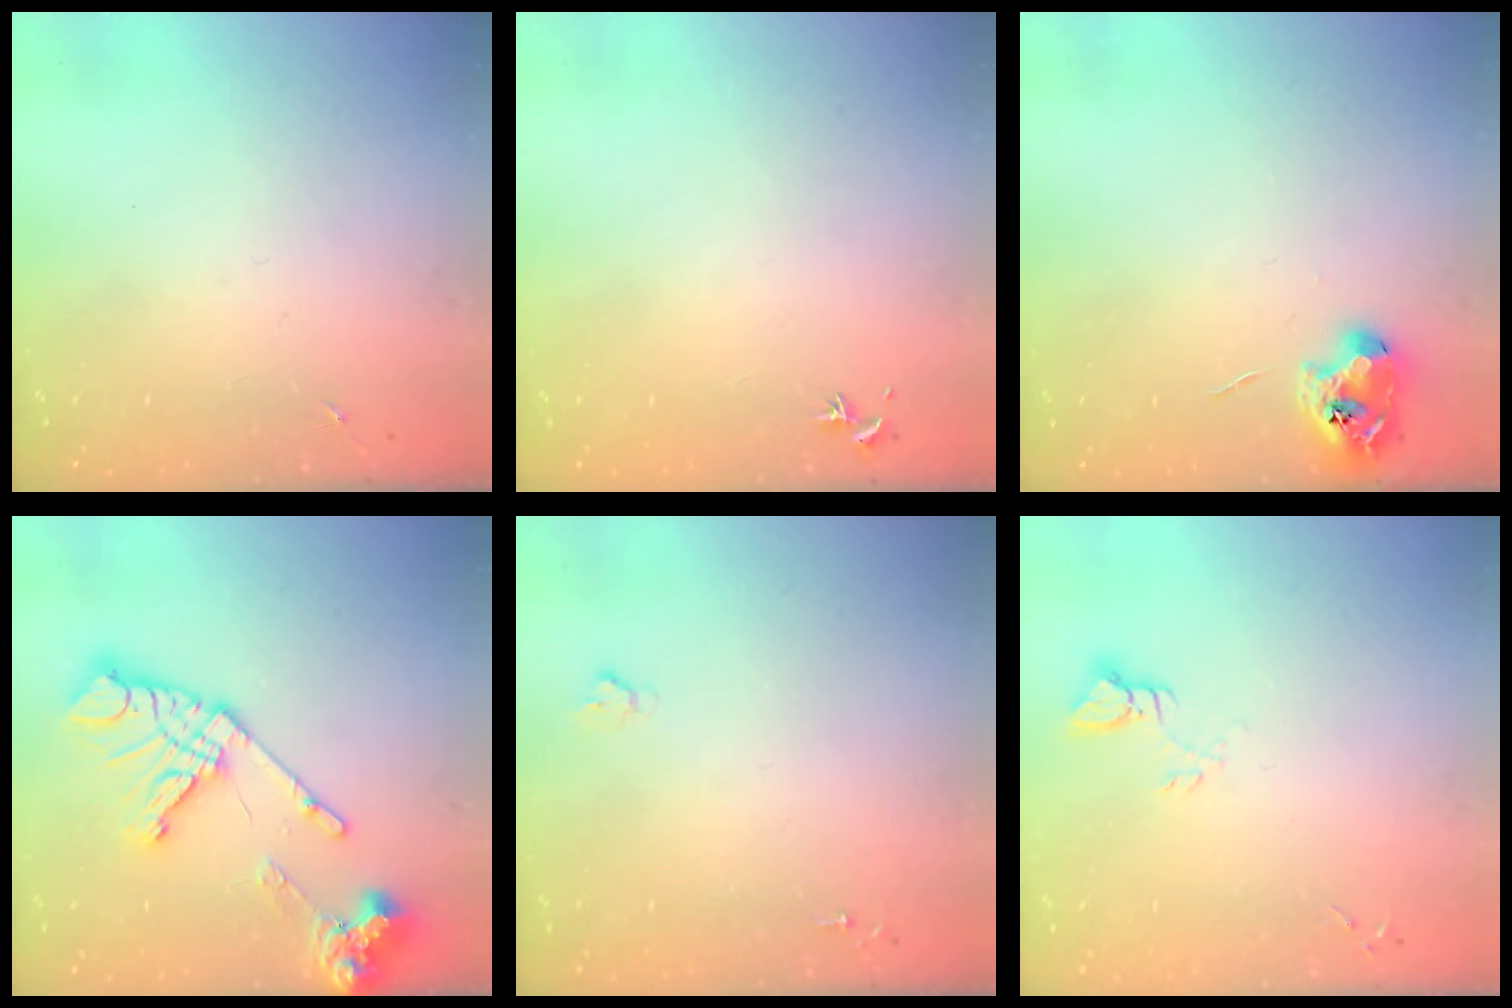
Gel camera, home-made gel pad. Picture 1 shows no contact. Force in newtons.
{"total": 0.7, "press": 0.5, "slide": 0.4}
{"total": 8.7, "press": 8.6, "slide": 0.8}
{"total": 20.4, "press": 20.3, "slide": 2.5}
{"total": 1.6, "press": 1.6, "slide": 0.2}
{"total": 3.3, "press": 3.3, "slide": 0.3}